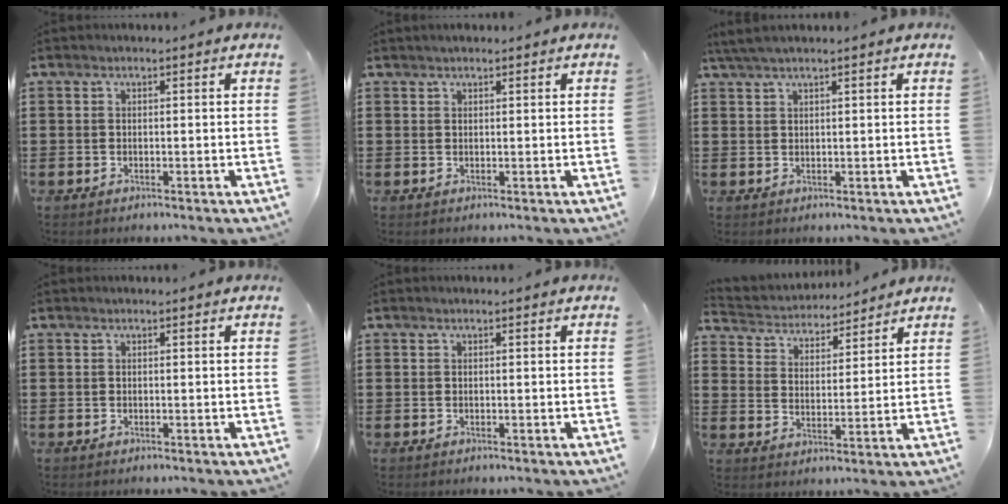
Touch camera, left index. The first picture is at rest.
{"total": 0.7, "force": [0.7, 0.1, 0.1], "torque": [-0.004, 0.000, 0.014]}
{"total": 2.0, "force": [1.5, 0.0, 1.4], "torque": [-0.028, 0.001, 0.028]}
{"total": 0.0}
{"total": 0.0}
{"total": 4.0, "force": [3.9, 0.9, -0.4], "torque": [-0.018, -0.025, 0.064]}